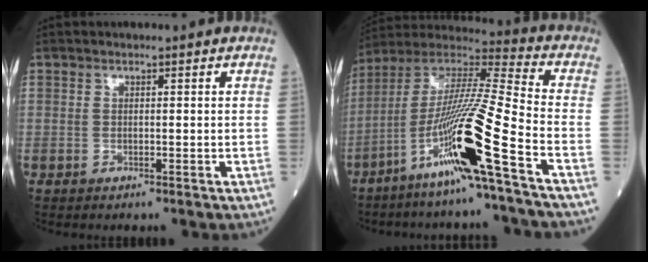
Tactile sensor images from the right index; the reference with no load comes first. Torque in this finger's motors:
{"motor_torque": [1.18, -0.95, 1.05, 0.21]}